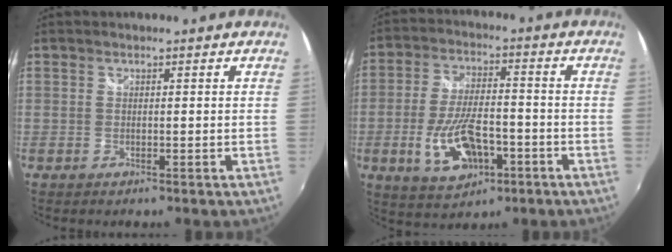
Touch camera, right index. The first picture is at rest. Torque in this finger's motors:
{"motor_torque": [0.88, -0.72, 0.68, 0.11]}